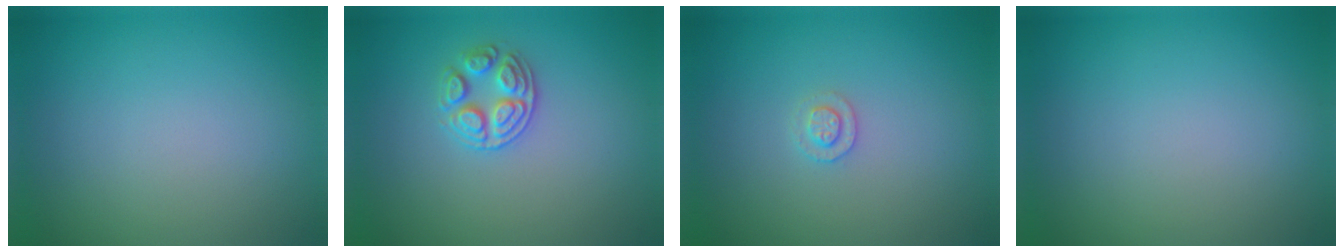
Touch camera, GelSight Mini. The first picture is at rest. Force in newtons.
{"total": 2.8, "press": 2.7, "slide": 0.7}
{"total": 1.3, "press": 1.2, "slide": 0.3}
{"total": 0.0}